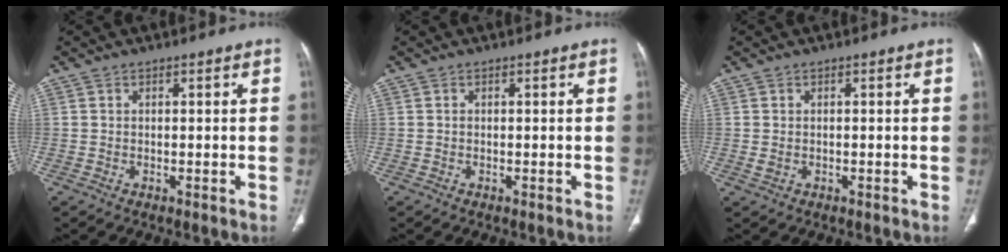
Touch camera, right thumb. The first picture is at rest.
{"total": 0.0}
{"total": 1.0, "force": [-0.2, 0.8, 0.7], "torque": [-0.021, 0.003, 0.002]}